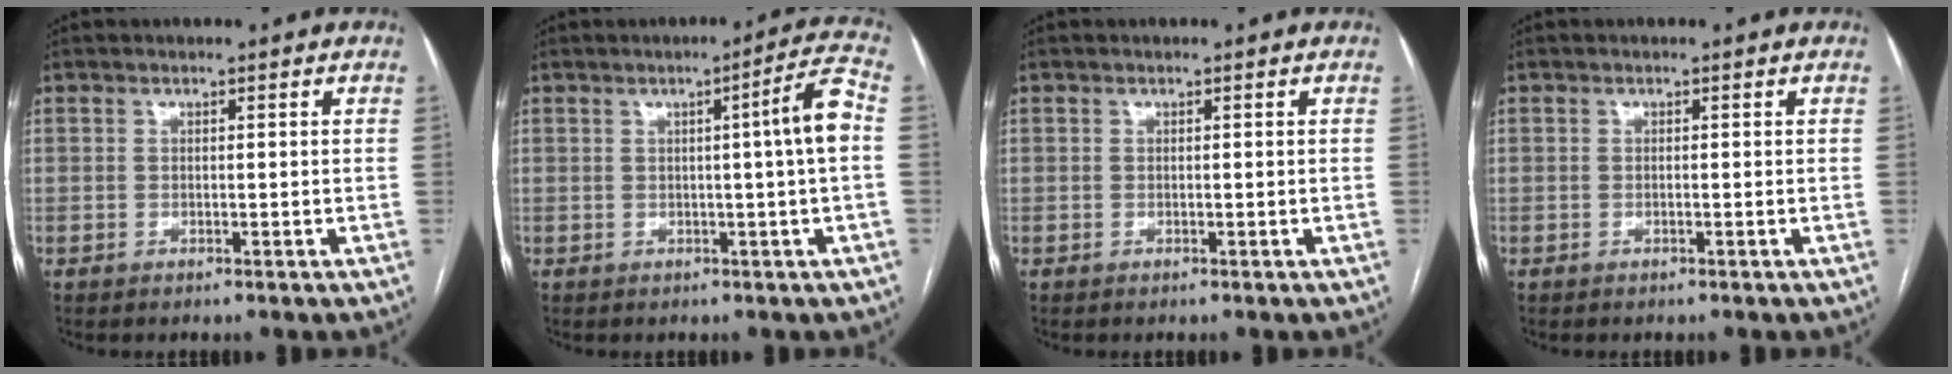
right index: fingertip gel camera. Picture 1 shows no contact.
{"total": 6.3, "force": [0.2, -1.1, 6.2], "torque": [-0.085, 0.004, 0.004]}
{"total": 0.0}
{"total": 0.0}